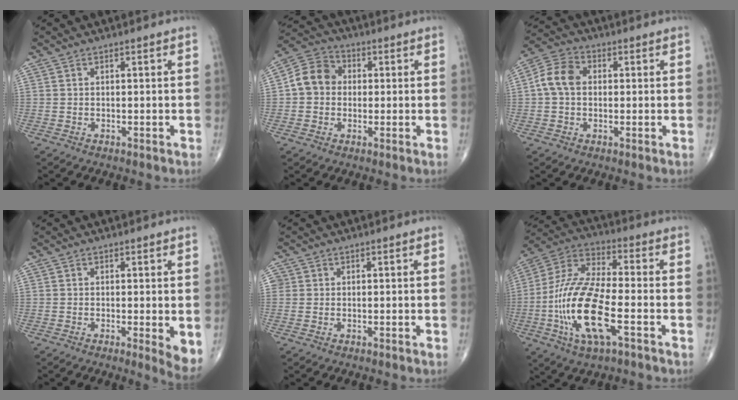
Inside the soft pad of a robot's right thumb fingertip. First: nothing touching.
{"total": 8.1, "force": [0.2, 6.9, 4.1], "torque": [-0.059, 0.023, -0.010]}
{"total": 7.2, "force": [0.4, 5.4, 4.7], "torque": [-0.086, 0.021, -0.002]}
{"total": 4.2, "force": [-0.4, 0.9, 4.1], "torque": [-0.061, -0.014, -0.009]}
{"total": 1.3, "force": [0.2, 1.3, 0.2], "torque": [0.009, 0.003, 0.001]}
{"total": 18.8, "force": [-5.3, 6.6, 16.8], "torque": [-0.355, 0.020, -0.098]}